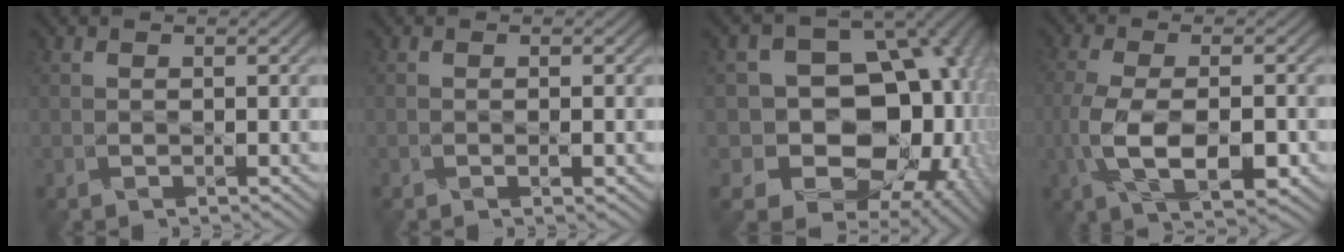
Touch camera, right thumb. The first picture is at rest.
{"total": 1.3, "force": [-0.7, -0.1, 1.1], "torque": [-0.018, -0.003, -0.012]}
{"total": 17.8, "force": [-1.4, 14.8, 9.7], "torque": [-0.162, -0.006, -0.002]}
{"total": 8.5, "force": [-2.8, 3.3, 7.3], "torque": [-0.157, -0.011, -0.046]}